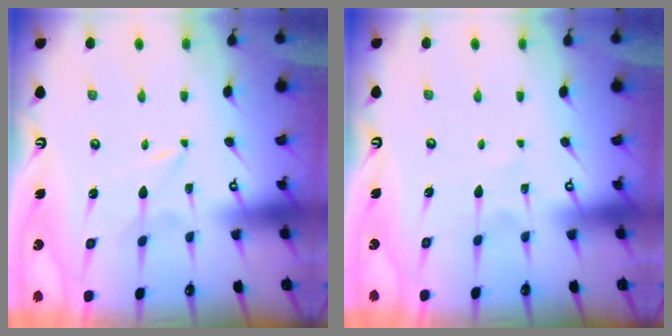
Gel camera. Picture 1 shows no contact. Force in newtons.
{"total": 2.4, "press": 2.4, "slide": 0.3}